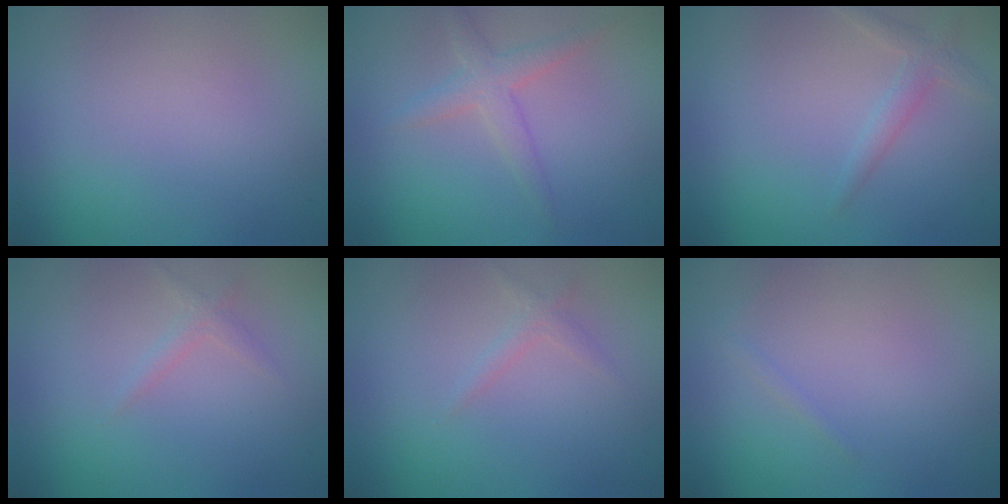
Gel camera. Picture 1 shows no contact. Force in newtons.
{"total": 2.2, "press": 2.2, "slide": 0.1}
{"total": 1.6, "press": 1.6, "slide": 0.1}
{"total": 0.9, "press": 0.9, "slide": 0.1}
{"total": 0.9, "press": 0.9, "slide": 0.1}
{"total": 0.5, "press": 0.5, "slide": 0.0}